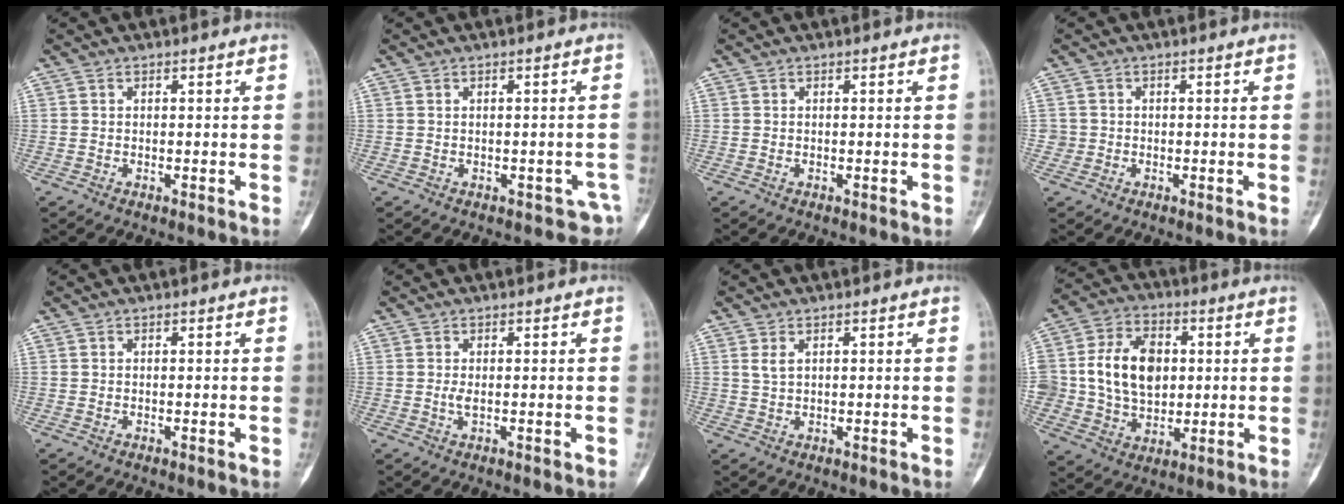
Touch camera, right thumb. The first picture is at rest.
{"total": 2.6, "force": [-1.2, 1.9, 1.3], "torque": [0.001, 0.014, -0.013]}
{"total": 0.0}
{"total": 1.6, "force": [-0.3, 1.6, -0.1], "torque": [0.012, 0.007, -0.011]}
{"total": 0.0}
{"total": 1.3, "force": [-0.1, 0.5, 1.3], "torque": [-0.027, -0.003, 0.001]}
{"total": 1.7, "force": [0.8, 0.8, 1.2], "torque": [-0.028, 0.002, 0.023]}
{"total": 15.1, "force": [1.6, 11.3, 9.9], "torque": [-0.144, 0.008, 0.034]}